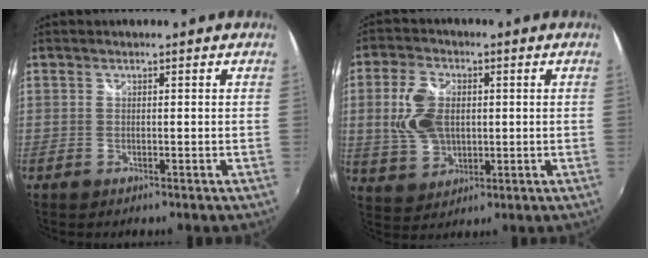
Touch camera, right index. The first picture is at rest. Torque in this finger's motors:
{"motor_torque": [0.21, -0.02, 0.37, 0.12]}